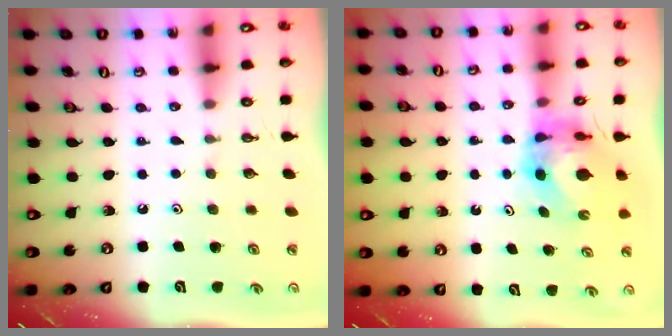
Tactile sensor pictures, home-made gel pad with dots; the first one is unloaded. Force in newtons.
{"total": 7.3, "press": 7.2, "slide": 0.7}